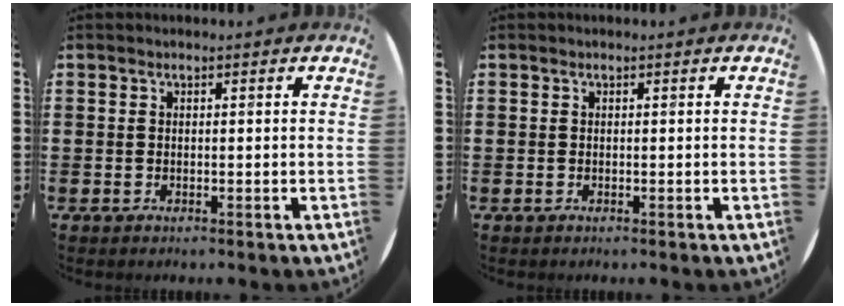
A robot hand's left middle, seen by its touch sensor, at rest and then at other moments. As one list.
[{"total": 0.0}]